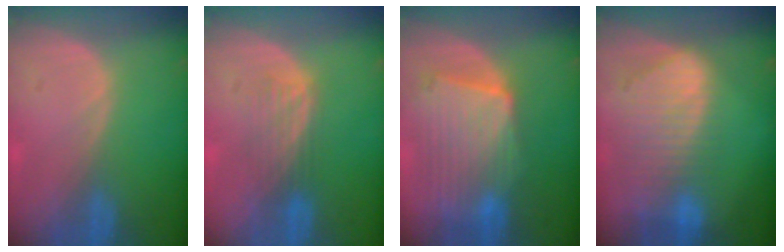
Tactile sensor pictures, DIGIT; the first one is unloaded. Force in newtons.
{"total": 4.4, "press": 3.7, "slide": 2.4}
{"total": 10.5, "press": 9.2, "slide": 5.1}
{"total": 10.3, "press": 8.7, "slide": 5.6}